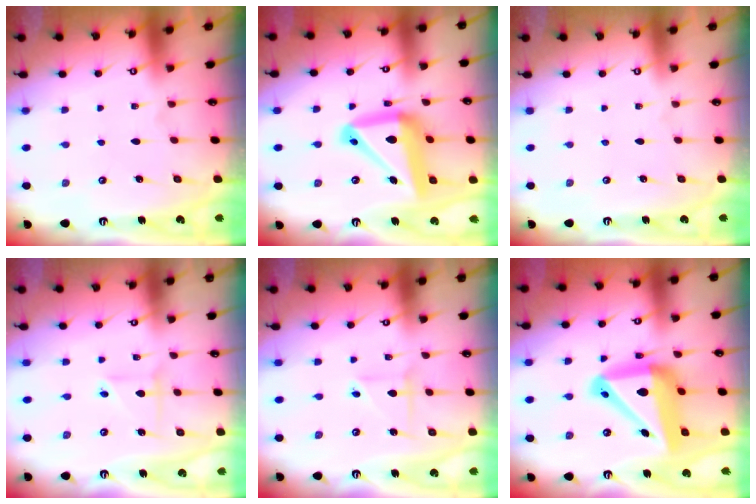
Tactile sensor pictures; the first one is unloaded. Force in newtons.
{"total": 18.6, "press": 18.5, "slide": 2.0}
{"total": 0.0}
{"total": 2.9, "press": 2.9, "slide": 0.2}
{"total": 2.9, "press": 2.9, "slide": 0.2}
{"total": 19.6, "press": 19.5, "slide": 2.0}